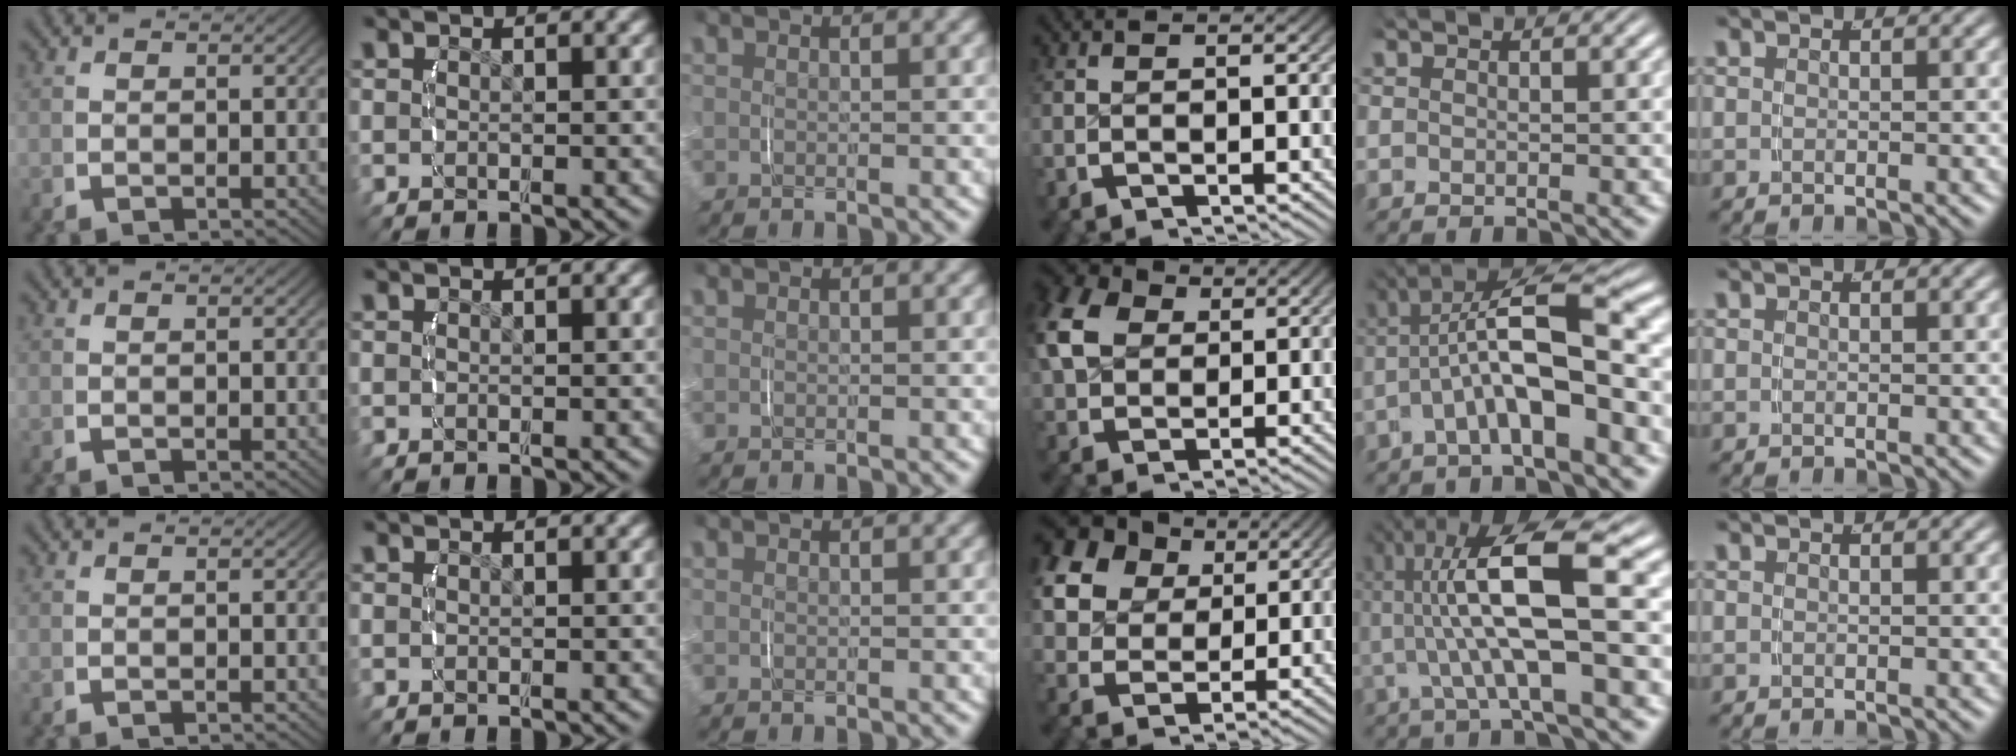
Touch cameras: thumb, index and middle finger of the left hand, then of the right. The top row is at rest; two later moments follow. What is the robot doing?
{"motion": "grasp_and_lifting", "object": "velcro strap"}